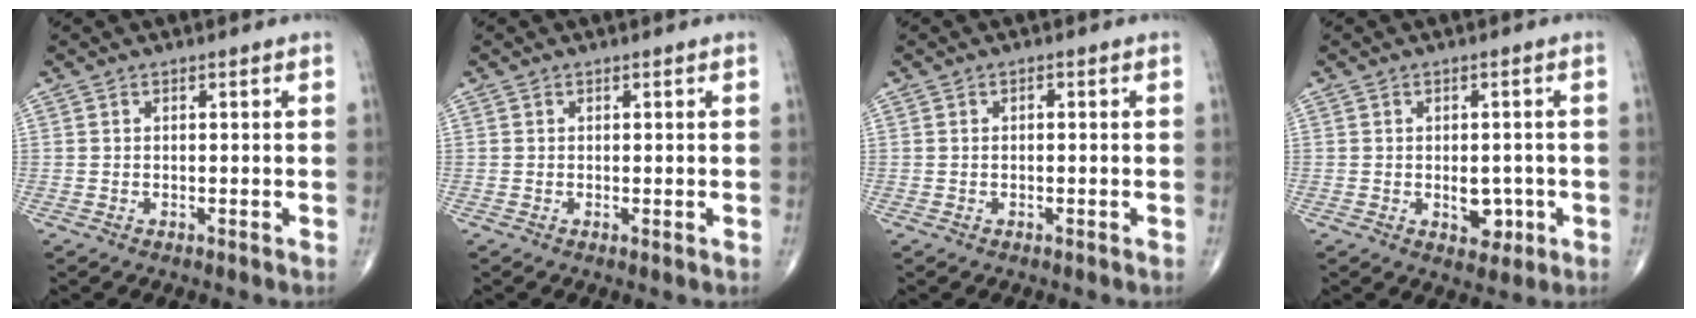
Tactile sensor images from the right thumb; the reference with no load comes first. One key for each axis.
{"total": 0.0}
{"total": 0.6, "fx": 0.0, "fy": 0.3, "fz": 0.5, "tx": -0.010, "ty": 0.002, "tz": -0.002}
{"total": 4.7, "fx": -1.0, "fy": 3.1, "fz": 3.4, "tx": -0.020, "ty": 0.000, "tz": -0.007}